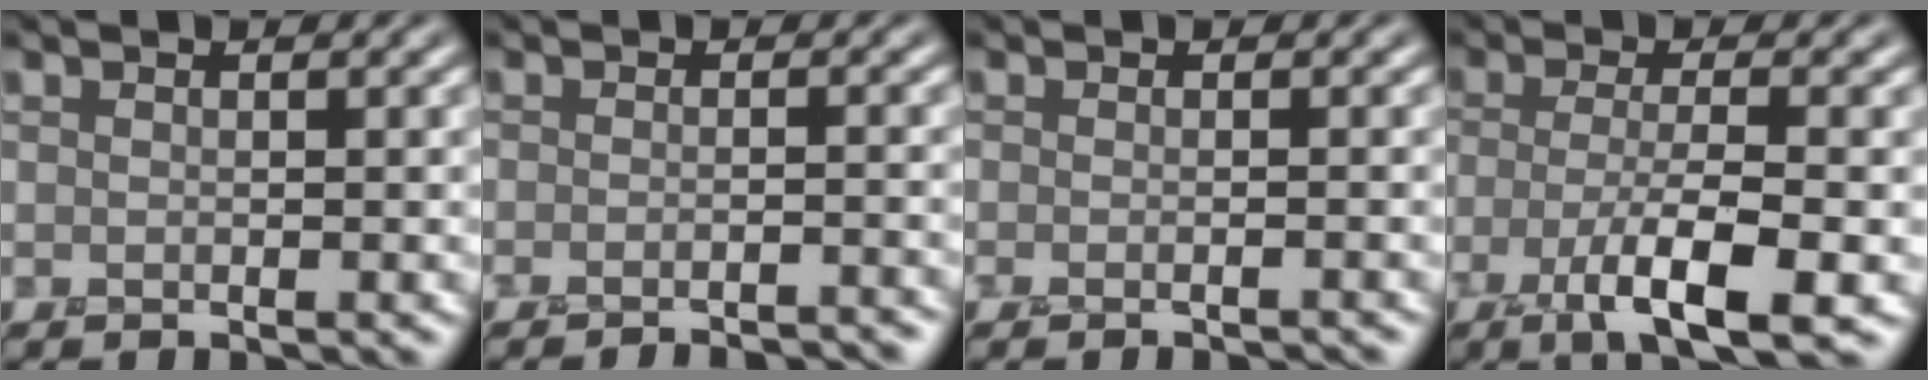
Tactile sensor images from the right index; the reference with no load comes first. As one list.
[{"total": 3.0, "force": [-2.9, 0.3, 0.9], "torque": [0.004, 0.005, -0.044]}, {"total": 1.2, "force": [-1.1, 0.2, 0.5], "torque": [0.003, -0.004, -0.023]}, {"total": 5.3, "force": [-1.9, 1.2, 4.8], "torque": [-0.083, 0.001, -0.039]}]